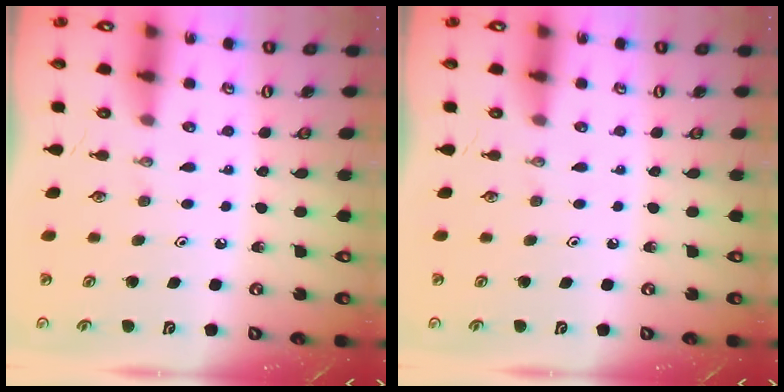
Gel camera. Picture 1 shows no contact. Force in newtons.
{"total": 0.0}